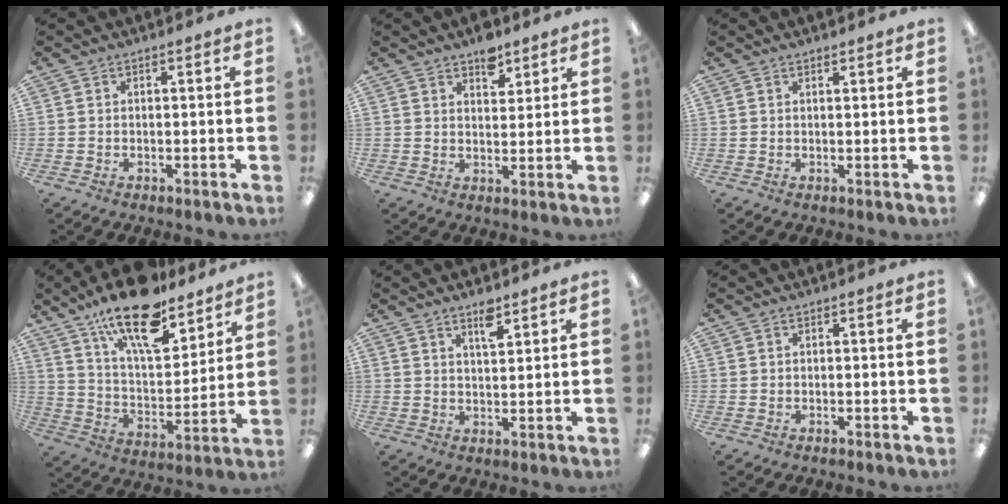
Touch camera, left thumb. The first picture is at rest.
{"total": 5.8, "force": [4.2, 3.0, 2.6], "torque": [-0.021, -0.024, 0.070]}
{"total": 0.8, "force": [0.8, 0.1, 0.2], "torque": [-0.005, 0.000, 0.014]}
{"total": 20.3, "force": [14.7, 7.4, 11.8], "torque": [-0.196, -0.084, 0.250]}
{"total": 4.6, "force": [3.4, 1.4, 2.8], "torque": [-0.040, -0.013, 0.054]}
{"total": 0.0}